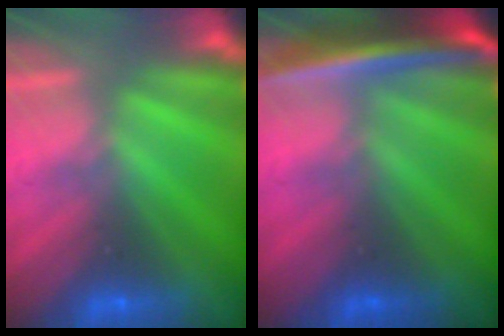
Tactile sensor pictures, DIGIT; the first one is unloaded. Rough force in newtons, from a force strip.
{"total": 5.9}